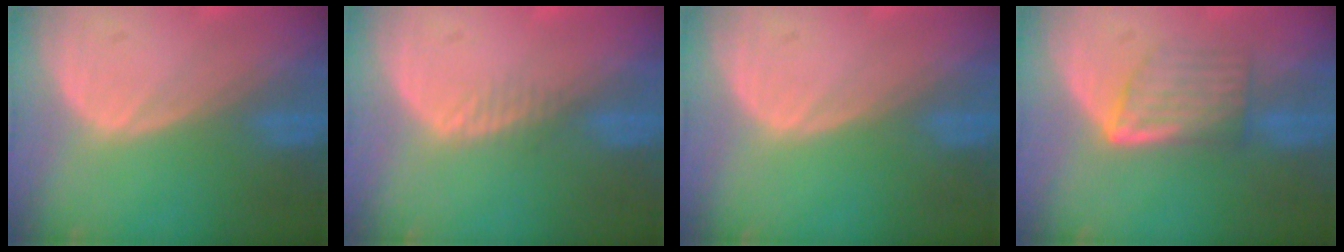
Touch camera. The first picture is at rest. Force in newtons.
{"total": 1.3, "press": 1.1, "slide": 0.7}
{"total": 0.0}
{"total": 5.9, "press": 5.5, "slide": 2.2}